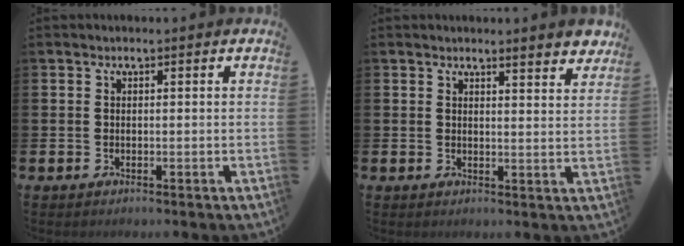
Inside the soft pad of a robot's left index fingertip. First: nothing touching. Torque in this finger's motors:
{"motor_torque": [0.33, -0.20, 0.28, 0.06]}